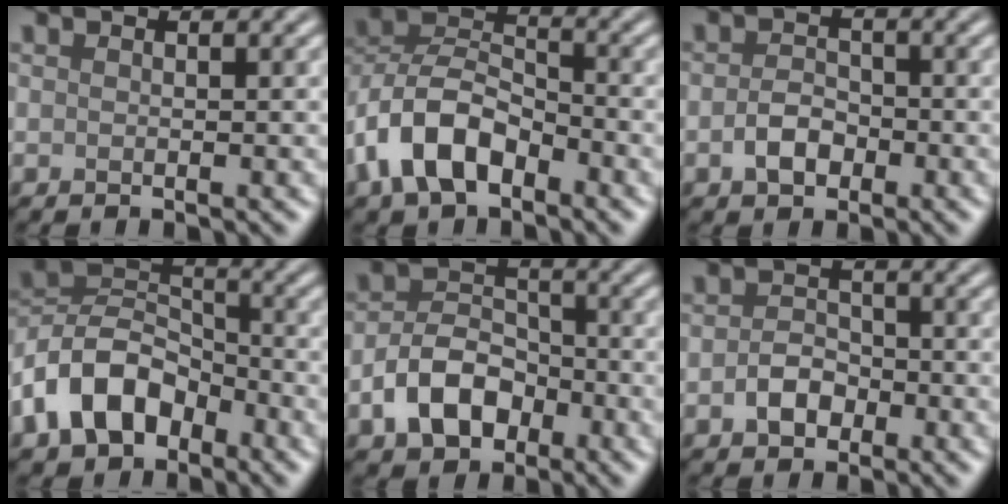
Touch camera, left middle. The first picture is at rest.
{"total": 7.2, "force": [-3.8, 4.1, 4.6], "torque": [-0.090, 0.009, -0.085]}
{"total": 2.5, "force": [-1.0, 1.7, 1.6], "torque": [-0.031, 0.004, -0.022]}
{"total": 8.1, "force": [-4.2, 5.3, 4.4], "torque": [-0.088, 0.008, -0.098]}
{"total": 5.6, "force": [-2.6, 3.8, 3.2], "torque": [-0.057, 0.004, -0.051]}
{"total": 2.6, "force": [-1.1, 1.9, 1.4], "torque": [-0.026, 0.004, -0.025]}